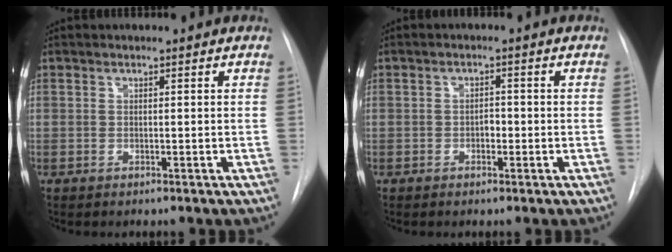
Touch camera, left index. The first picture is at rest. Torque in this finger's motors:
{"motor_torque": [-0.13, -0.02, -0.02, -0.01]}